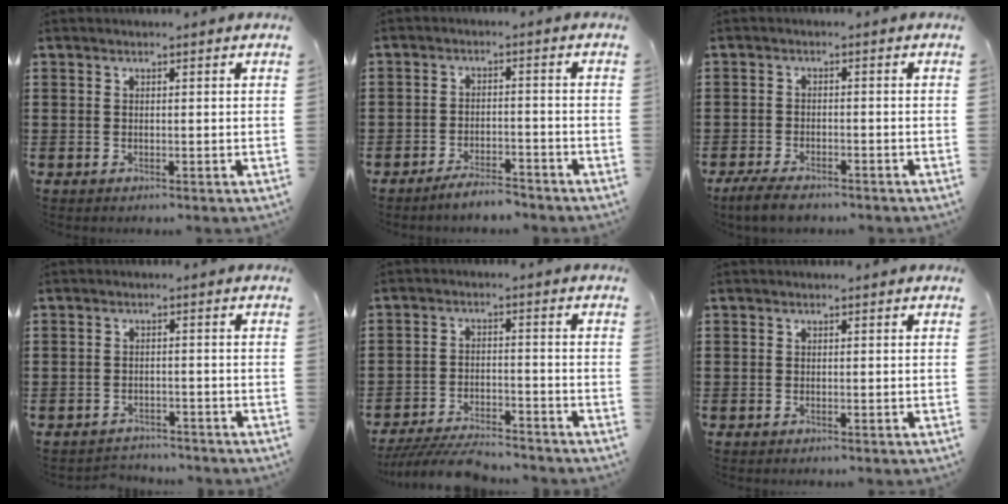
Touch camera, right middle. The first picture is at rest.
{"total": 3.8, "force": [-3.8, 0.5, 0.5], "torque": [-0.011, 0.006, -0.077]}
{"total": 3.5, "force": [-3.0, 0.8, 1.6], "torque": [-0.041, -0.001, -0.062]}
{"total": 2.2, "force": [-2.2, 0.4, -0.3], "torque": [-0.001, 0.001, -0.051]}
{"total": 6.2, "force": [-5.9, 0.7, 1.8], "torque": [-0.036, 0.000, -0.117]}
{"total": 0.0}